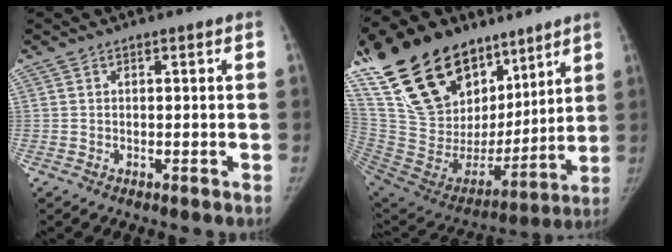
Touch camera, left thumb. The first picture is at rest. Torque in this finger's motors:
{"motor_torque": [2.61, 1.53, 1.07, -1.71, 0.64]}